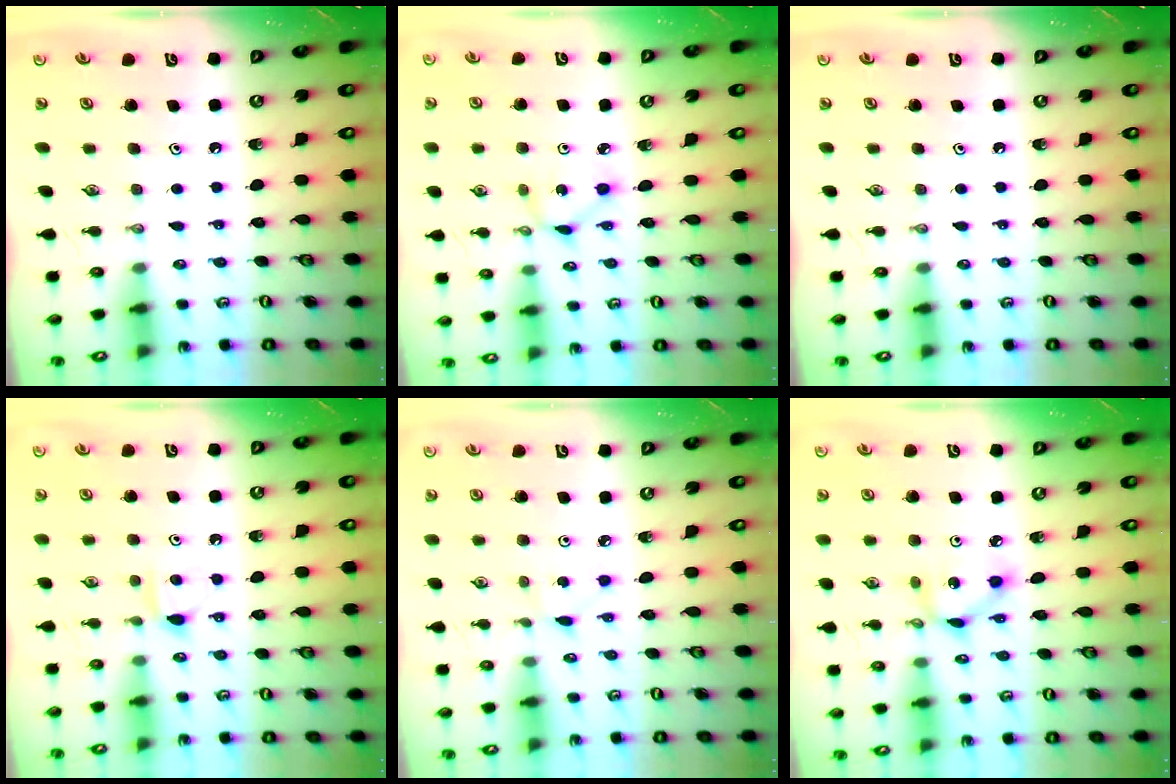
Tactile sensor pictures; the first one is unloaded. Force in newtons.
{"total": 2.3, "press": 2.3, "slide": 0.1}
{"total": 0.0}
{"total": 5.1, "press": 5.0, "slide": 0.7}
{"total": 2.3, "press": 2.3, "slide": 0.3}
{"total": 5.5, "press": 5.5, "slide": 0.3}